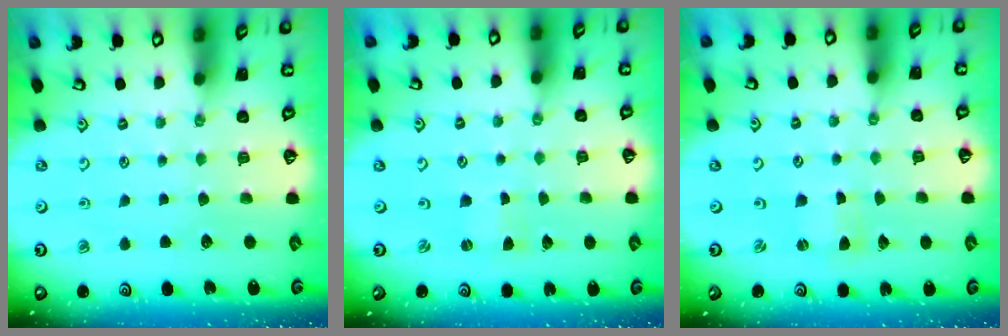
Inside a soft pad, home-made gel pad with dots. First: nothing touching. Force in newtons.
{"total": 0.0}
{"total": 0.0}